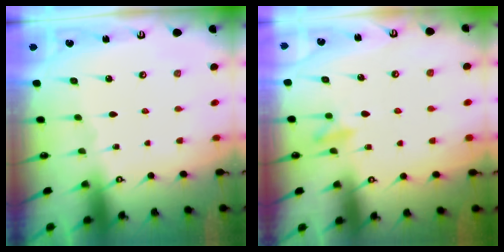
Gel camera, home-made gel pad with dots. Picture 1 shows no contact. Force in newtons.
{"total": 8.5, "press": 8.4, "slide": 1.5}